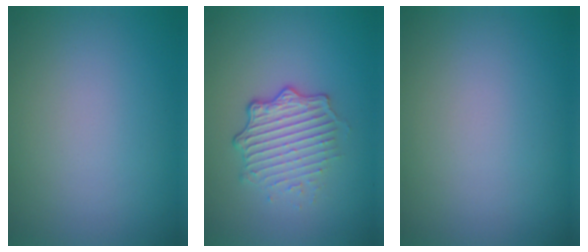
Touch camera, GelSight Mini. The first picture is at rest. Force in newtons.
{"total": 4.7, "press": 3.2, "slide": 3.4}
{"total": 0.0}